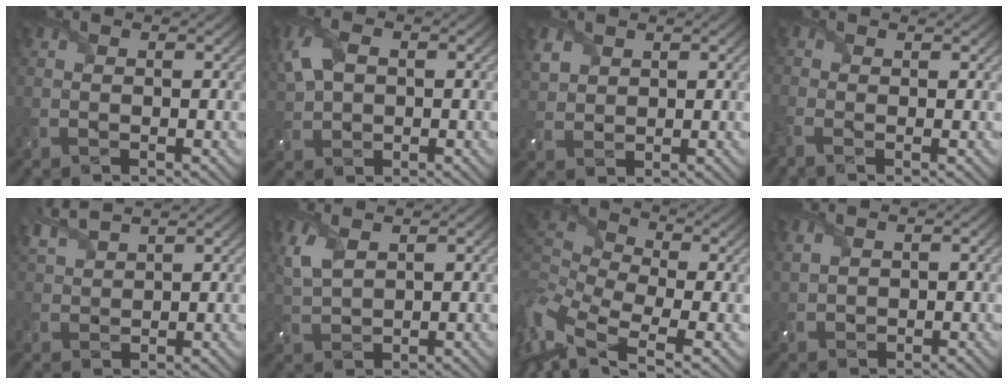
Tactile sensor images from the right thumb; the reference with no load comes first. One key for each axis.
{"total": 5.7, "fx": 1.4, "fy": 3.7, "fz": 4.1, "tx": -0.108, "ty": 0.009, "tz": 0.023}
{"total": 3.0, "fx": 1.7, "fy": 2.2, "fz": 1.0, "tx": -0.037, "ty": -0.002, "tz": 0.039}
{"total": 2.1, "fx": -1.6, "fy": 0.8, "fz": 1.2, "tx": -0.038, "ty": -0.007, "tz": -0.043}
{"total": 4.9, "fx": 4.0, "fy": 1.3, "fz": 2.6, "tx": -0.076, "ty": 0.020, "tz": 0.089}
{"total": 4.3, "fx": 2.3, "fy": 2.0, "fz": 3.0, "tx": -0.092, "ty": 0.002, "tz": 0.052}
{"total": 10.6, "fx": -0.9, "fy": 5.9, "fz": 8.7, "tx": -0.238, "ty": -0.003, "tz": -0.018}
{"total": 2.0, "fx": 1.3, "fy": 1.3, "fz": 0.9, "tx": -0.033, "ty": 0.000, "tz": 0.033}